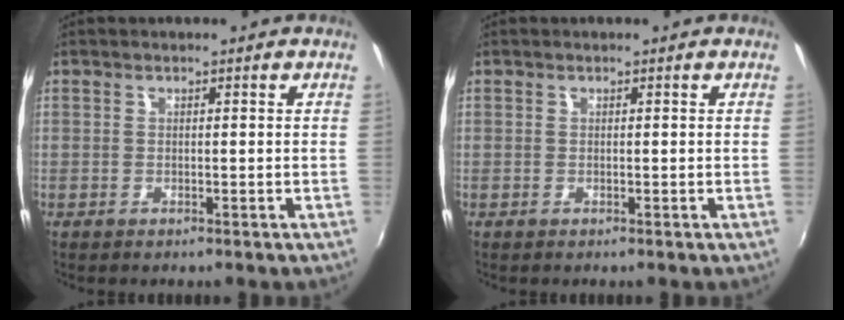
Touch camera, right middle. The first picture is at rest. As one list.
[{"total": 0.0}]